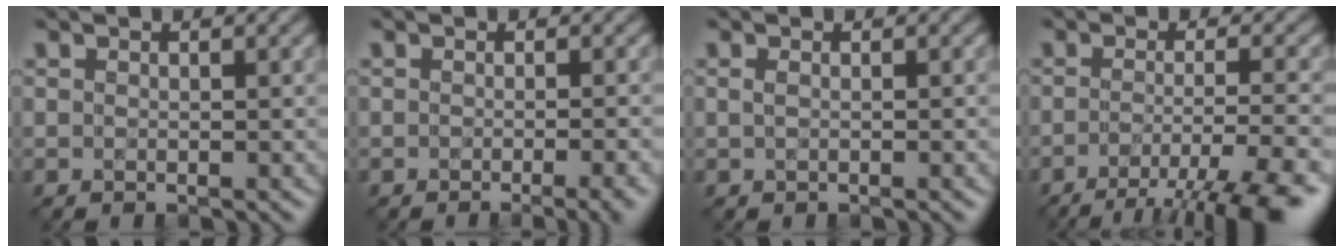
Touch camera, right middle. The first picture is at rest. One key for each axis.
{"total": 3.8, "fx": -1.4, "fy": 1.2, "fz": 3.4, "tx": -0.014, "ty": 0.000, "tz": -0.011}
{"total": 0.6, "fx": -0.1, "fy": 0.2, "fz": 0.5, "tx": -0.010, "ty": 0.003, "tz": -0.003}
{"total": 8.4, "fx": -5.3, "fy": 1.6, "fz": 6.4, "tx": -0.093, "ty": -0.010, "tz": -0.080}